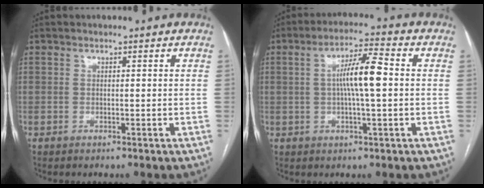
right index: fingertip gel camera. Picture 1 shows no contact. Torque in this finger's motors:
{"motor_torque": [1.18, 0.22, 0.25, 0.13]}